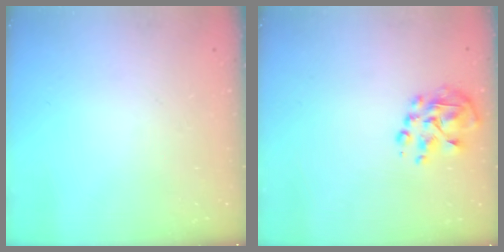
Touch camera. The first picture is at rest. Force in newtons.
{"total": 6.9, "press": 6.6, "slide": 1.9}